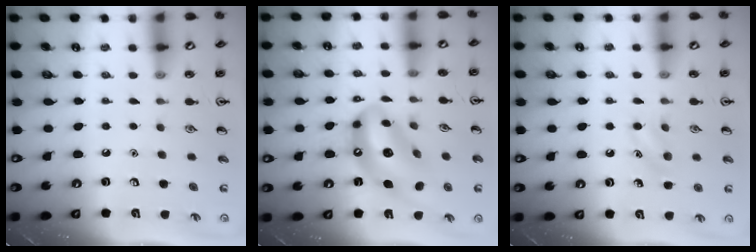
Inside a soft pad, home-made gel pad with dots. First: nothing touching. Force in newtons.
{"total": 15.3, "press": 14.5, "slide": 4.9}
{"total": 7.7, "press": 7.5, "slide": 1.7}